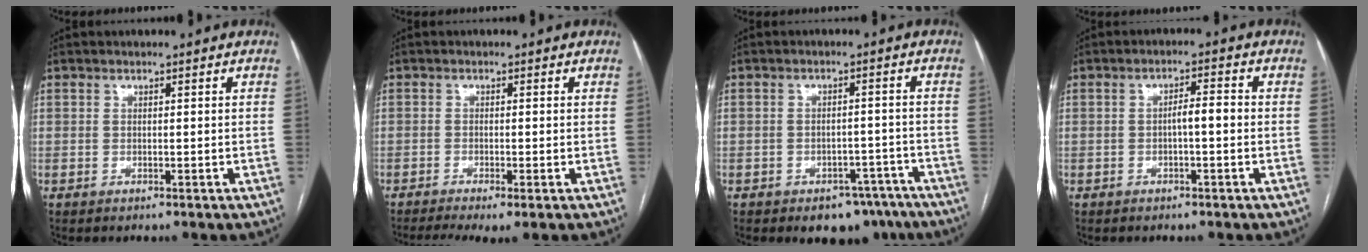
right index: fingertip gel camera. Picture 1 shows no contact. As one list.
[{"total": 5.9, "force": [-3.9, 0.6, 4.3], "torque": [-0.071, -0.011, -0.066]}, {"total": 7.5, "force": [-5.6, 4.4, 2.4], "torque": [-0.004, 0.023, -0.071]}, {"total": 3.1, "force": [-0.5, 0.5, 3.0], "torque": [-0.044, 0.008, -0.009]}]